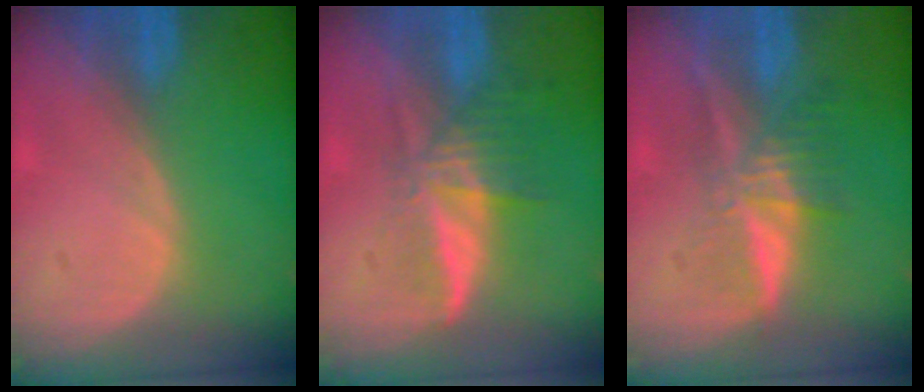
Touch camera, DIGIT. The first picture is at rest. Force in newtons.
{"total": 5.8, "press": 5.3, "slide": 2.5}
{"total": 5.9, "press": 5.6, "slide": 2.0}